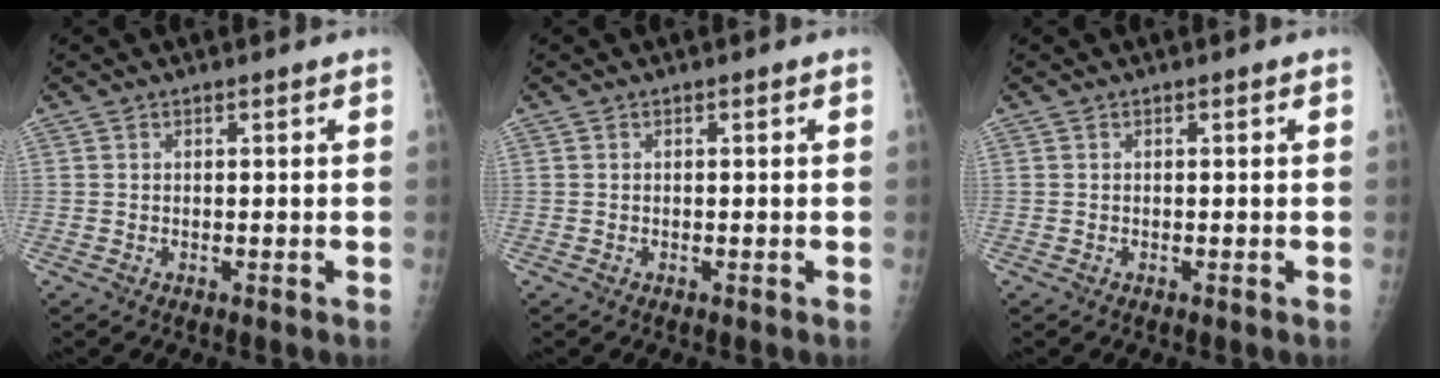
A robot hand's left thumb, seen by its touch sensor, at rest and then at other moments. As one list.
[{"total": 0.0}, {"total": 0.0}]